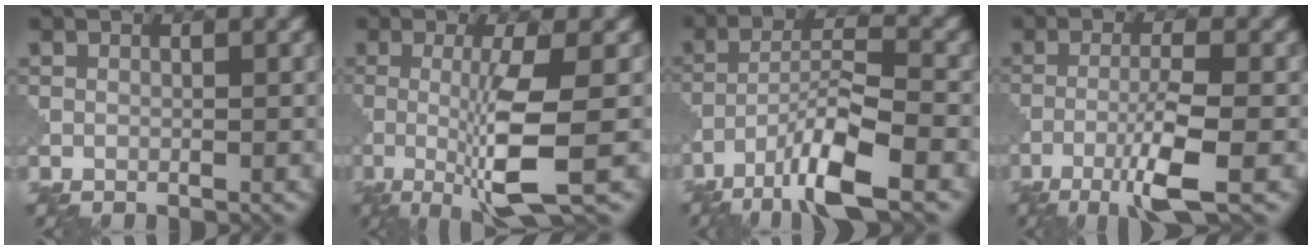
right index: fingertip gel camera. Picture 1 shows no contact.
{"total": 6.6, "force": [-1.2, 0.9, 6.4], "torque": [-0.114, -0.011, -0.027]}
{"total": 7.9, "force": [-4.9, 1.3, 6.0], "torque": [-0.105, 0.005, -0.095]}
{"total": 5.5, "force": [-2.6, 0.5, 4.8], "torque": [-0.084, 0.005, -0.057]}